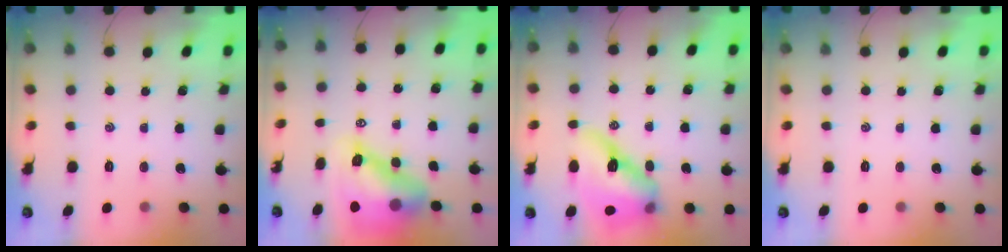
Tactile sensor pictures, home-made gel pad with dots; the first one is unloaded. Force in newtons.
{"total": 11.2, "press": 10.7, "slide": 3.5}
{"total": 15.6, "press": 14.9, "slide": 4.4}
{"total": 0.0}